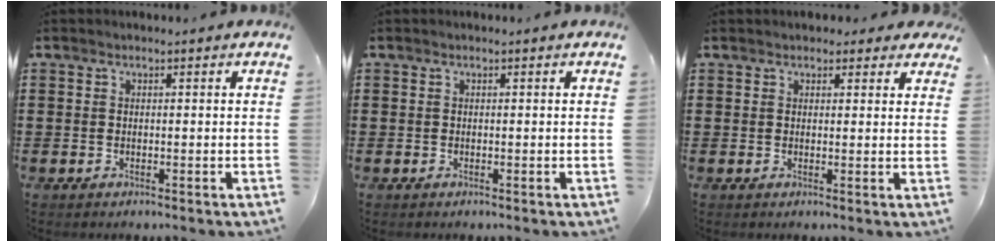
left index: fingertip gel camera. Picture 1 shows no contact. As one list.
[{"total": 0.0}, {"total": 2.0, "force": [1.7, 1.0, 0.4], "torque": [-0.007, 0.003, 0.029]}]